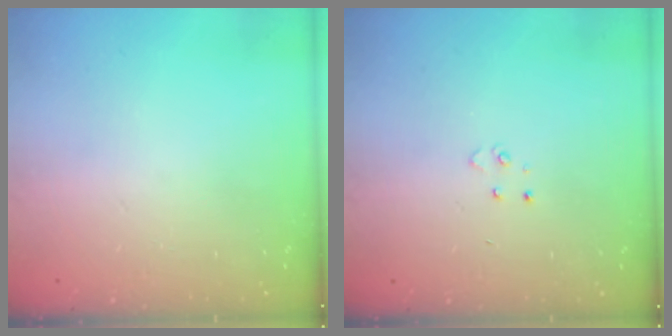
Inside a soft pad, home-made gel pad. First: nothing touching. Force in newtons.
{"total": 3.5, "press": 3.4, "slide": 0.4}